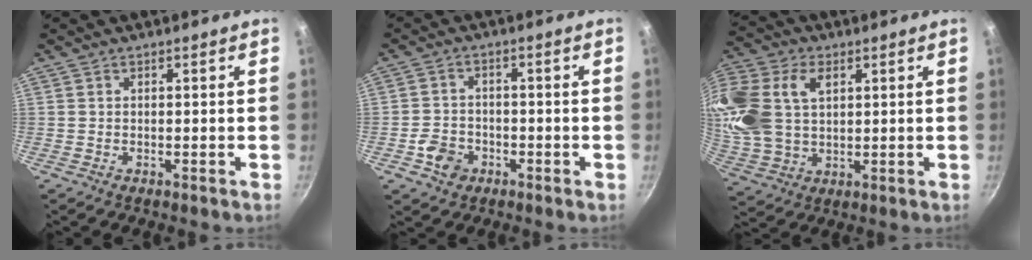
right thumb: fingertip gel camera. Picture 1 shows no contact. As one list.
[{"total": 3.3, "force": [-1.7, 2.6, 1.2], "torque": [-0.014, 0.020, -0.029]}, {"total": 21.4, "force": [6.2, 14.9, 14.1], "torque": [-0.329, 0.018, 0.122]}]